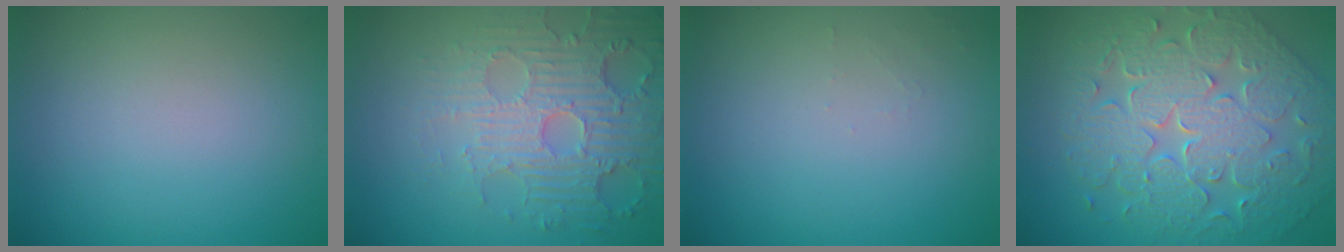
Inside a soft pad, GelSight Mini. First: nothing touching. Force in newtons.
{"total": 4.5, "press": 4.4, "slide": 0.6}
{"total": 0.7, "press": 0.7, "slide": 0.1}
{"total": 9.3, "press": 6.8, "slide": 6.3}